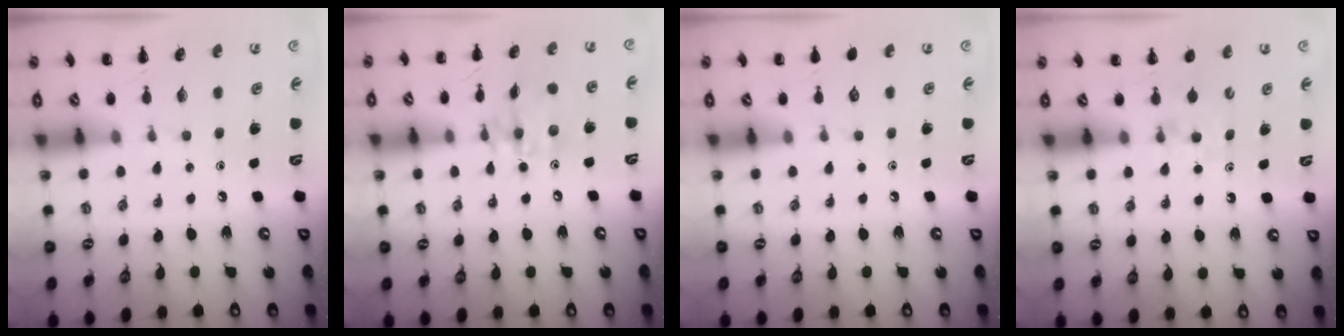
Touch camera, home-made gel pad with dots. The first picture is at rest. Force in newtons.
{"total": 10.8, "press": 10.7, "slide": 1.2}
{"total": 0.0}
{"total": 4.7, "press": 4.4, "slide": 1.4}